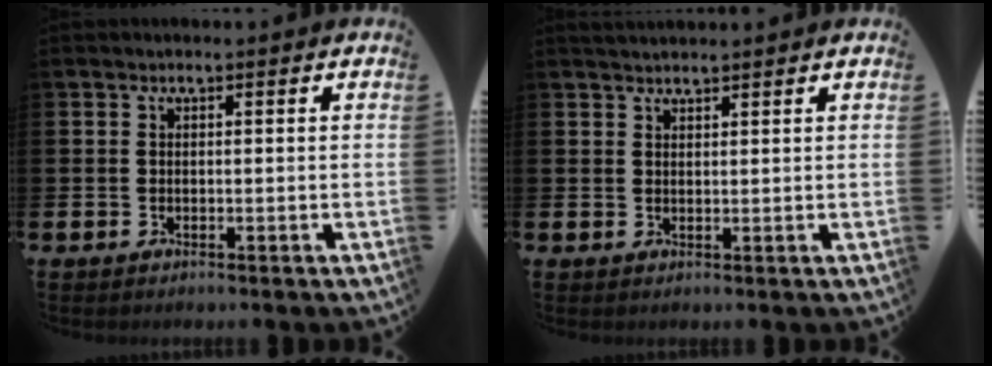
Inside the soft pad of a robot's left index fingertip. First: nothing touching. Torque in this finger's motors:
{"motor_torque": [-0.93, -0.40, -0.84, -0.06]}